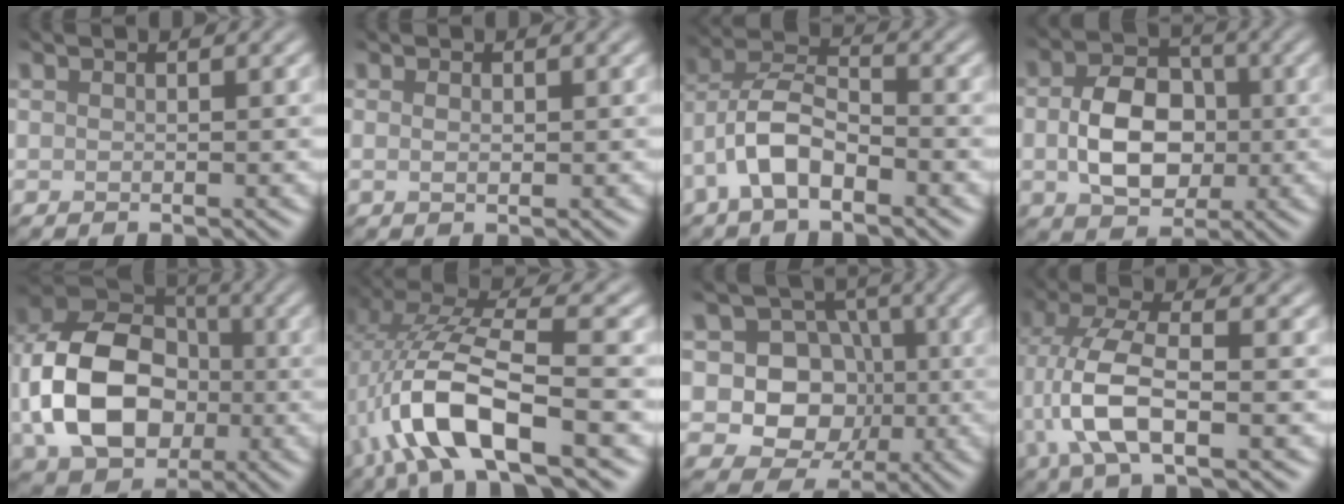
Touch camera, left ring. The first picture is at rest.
{"total": 0.0}
{"total": 4.9, "force": [-3.4, 1.9, 3.0], "torque": [-0.064, 0.006, -0.067]}
{"total": 6.0, "force": [-1.5, 4.4, 3.8], "torque": [-0.077, -0.009, -0.020]}
{"total": 11.6, "force": [-2.7, 8.6, 7.3], "torque": [-0.161, -0.004, -0.051]}
{"total": 9.3, "force": [-3.4, 2.9, 8.2], "torque": [-0.173, 0.004, -0.067]}
{"total": 7.7, "force": [-1.2, 6.9, 3.2], "torque": [-0.039, 0.003, -0.046]}
{"total": 6.2, "force": [-1.8, 2.2, 5.5], "torque": [-0.130, 0.005, -0.033]}